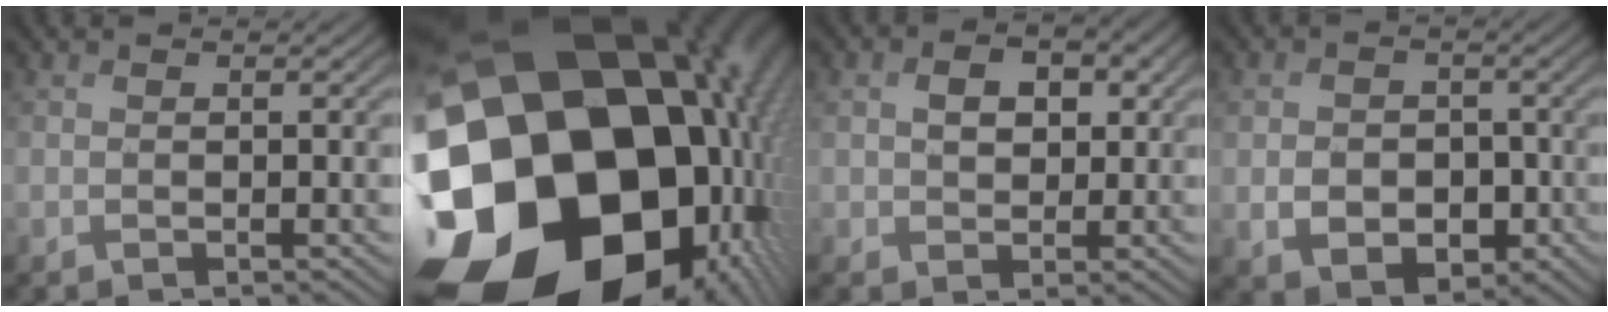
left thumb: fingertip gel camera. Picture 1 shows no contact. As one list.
[{"total": 24.9, "force": [-5.6, 19.4, 14.6], "torque": [-0.241, -0.067, -0.124]}, {"total": 5.2, "force": [1.5, 3.8, 3.3], "torque": [-0.070, 0.002, 0.021]}, {"total": 6.7, "force": [-1.4, 5.4, 3.7], "torque": [-0.079, -0.019, -0.024]}]